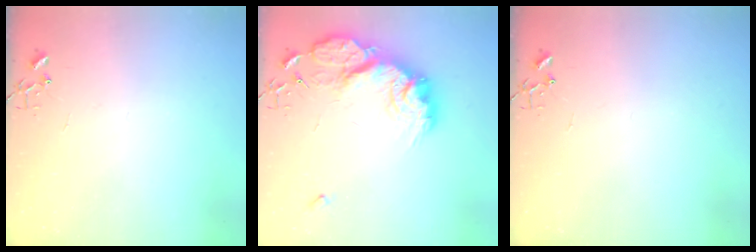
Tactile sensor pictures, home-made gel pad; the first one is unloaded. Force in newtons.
{"total": 19.6, "press": 19.6, "slide": 1.3}
{"total": 0.0}